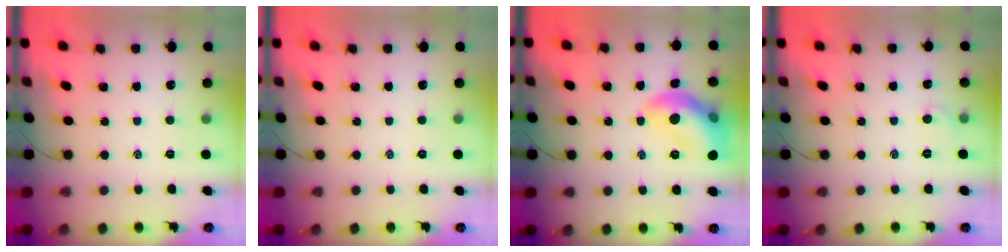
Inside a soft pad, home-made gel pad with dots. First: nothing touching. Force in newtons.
{"total": 0.0}
{"total": 13.7, "press": 13.6, "slide": 1.0}
{"total": 2.7, "press": 2.5, "slide": 0.9}